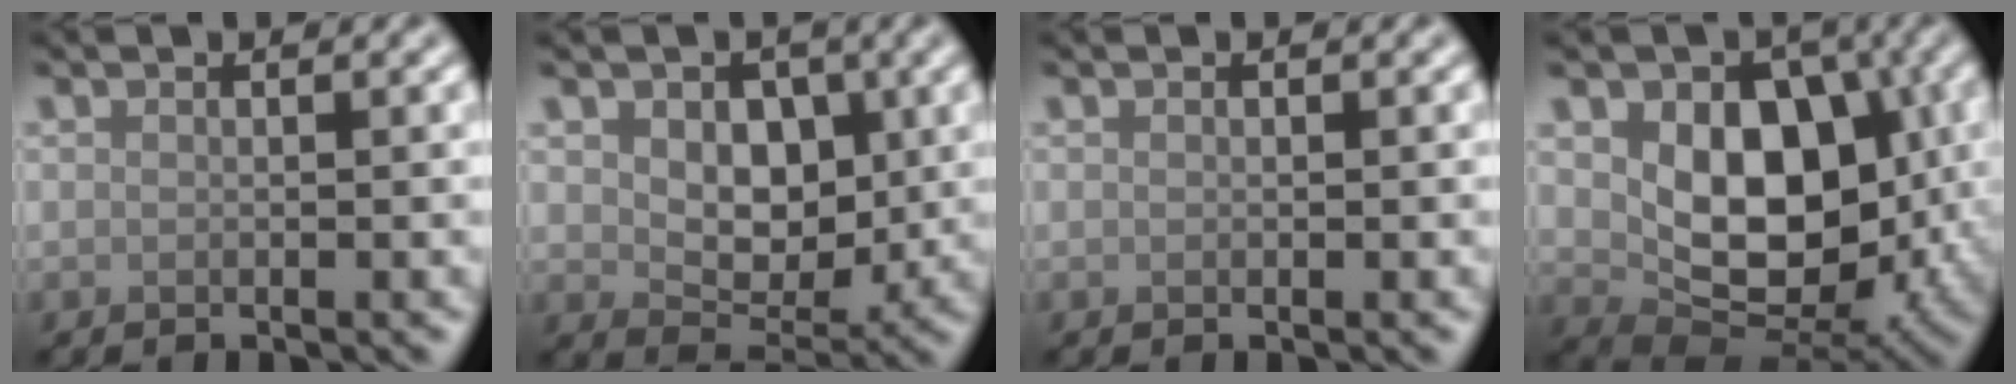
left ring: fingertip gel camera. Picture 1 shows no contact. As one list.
[{"total": 5.0, "force": [1.0, 3.6, 3.4], "torque": [-0.057, -0.012, 0.016]}, {"total": 0.0}, {"total": 10.0, "force": [1.1, 6.8, 7.2], "torque": [-0.113, -0.020, 0.024]}]